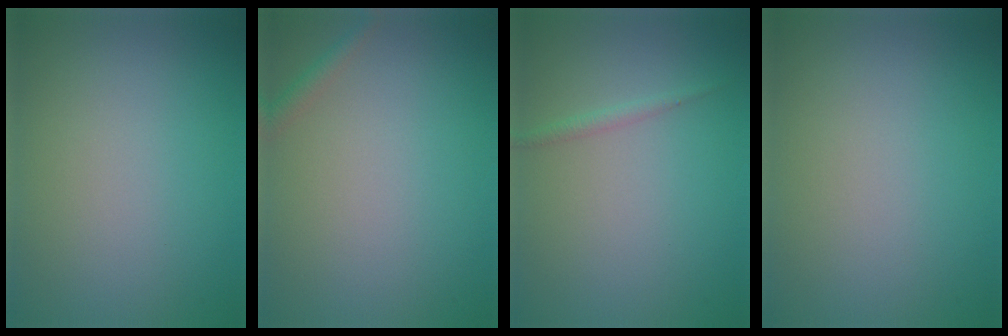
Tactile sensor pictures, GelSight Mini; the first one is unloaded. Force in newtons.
{"total": 1.2, "press": 1.2, "slide": 0.0}
{"total": 0.9, "press": 0.9, "slide": 0.1}
{"total": 0.0}